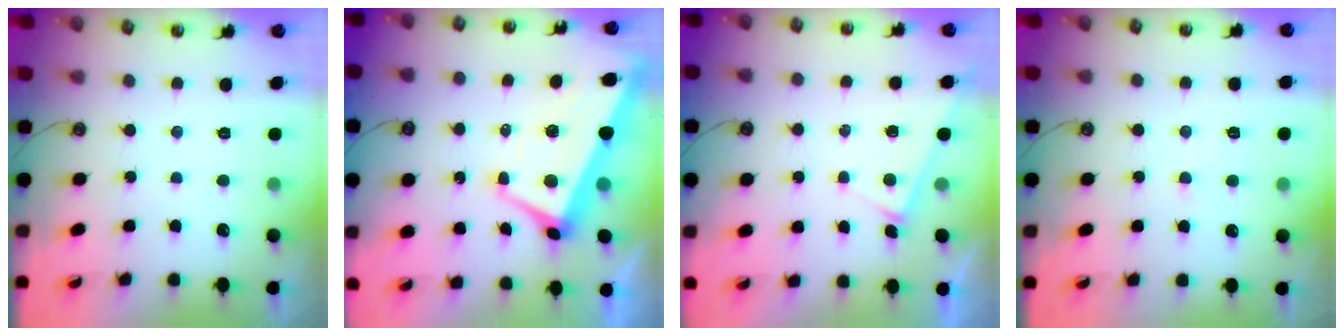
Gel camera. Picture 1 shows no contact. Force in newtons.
{"total": 1.7, "press": 1.1, "slide": 1.3}
{"total": 2.6, "press": 2.6, "slide": 0.2}
{"total": 0.9, "press": 0.9, "slide": 0.1}